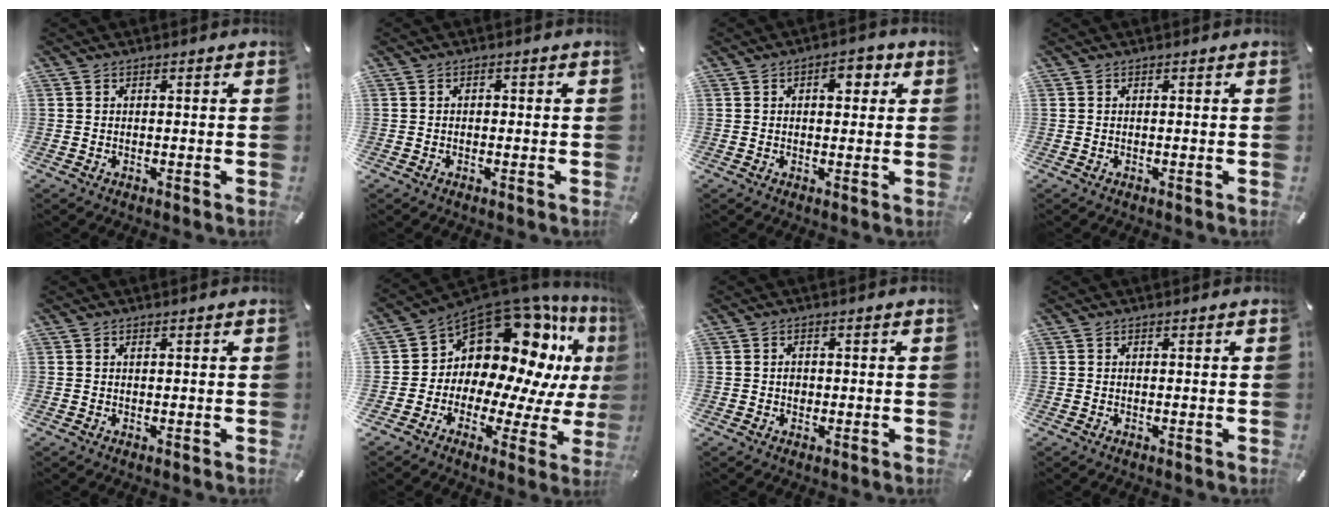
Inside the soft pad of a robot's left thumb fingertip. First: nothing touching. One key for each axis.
{"total": 0.8, "fx": -0.2, "fy": 0.6, "fz": 0.5, "tx": -0.011, "ty": 0.002, "tz": -0.005}
{"total": 4.6, "fx": 1.3, "fy": 2.7, "fz": 3.5, "tx": -0.032, "ty": -0.005, "tz": 0.010}
{"total": 0.0}
{"total": 0.7, "fx": 0.2, "fy": 0.1, "fz": 0.7, "tx": -0.013, "ty": 0.000, "tz": 0.004}
{"total": 15.5, "fx": 9.0, "fy": 9.8, "fz": 8.1, "tx": -0.116, "ty": -0.111, "tz": 0.158}
{"total": 1.5, "fx": -0.2, "fy": 1.2, "fz": 0.7, "tx": -0.015, "ty": 0.005, "tz": -0.005}
{"total": 0.0}